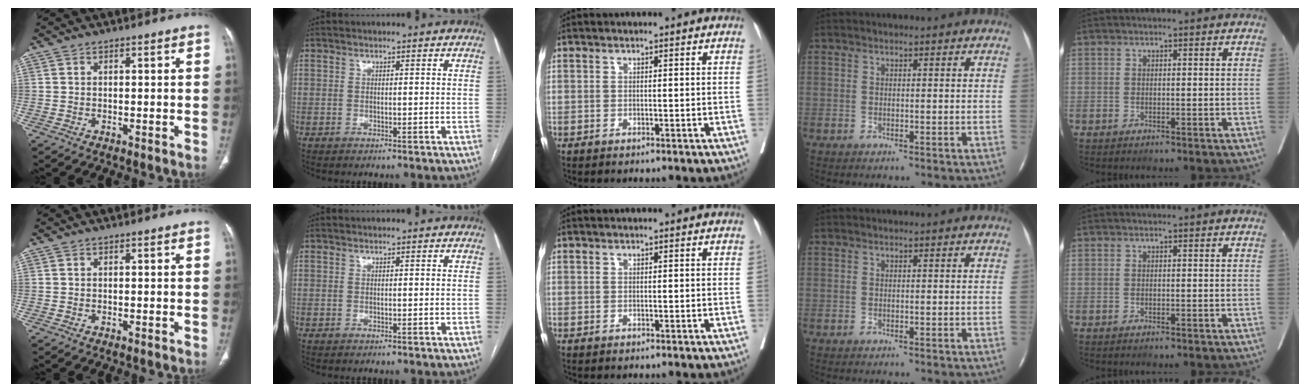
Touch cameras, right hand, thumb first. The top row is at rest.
{}